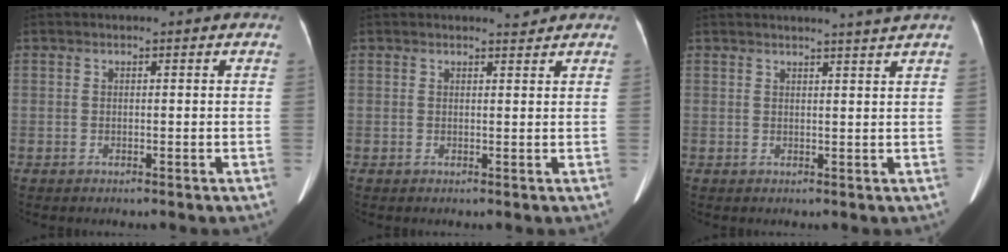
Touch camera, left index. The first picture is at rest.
{"total": 1.2, "force": [1.2, 0.0, 0.0], "torque": [-0.006, -0.009, 0.019]}
{"total": 3.8, "force": [3.3, -1.3, 1.3], "torque": [-0.018, -0.006, 0.037]}